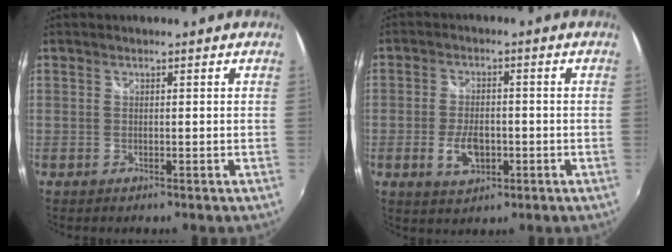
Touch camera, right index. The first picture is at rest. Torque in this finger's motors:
{"motor_torque": [0.07, -0.02, 0.01, 0.02]}